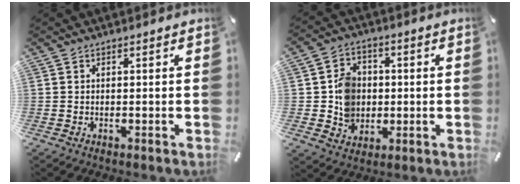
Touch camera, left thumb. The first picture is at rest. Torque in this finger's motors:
{"motor_torque": [1.23, 1.78, 0.64, -0.53, 0.08]}